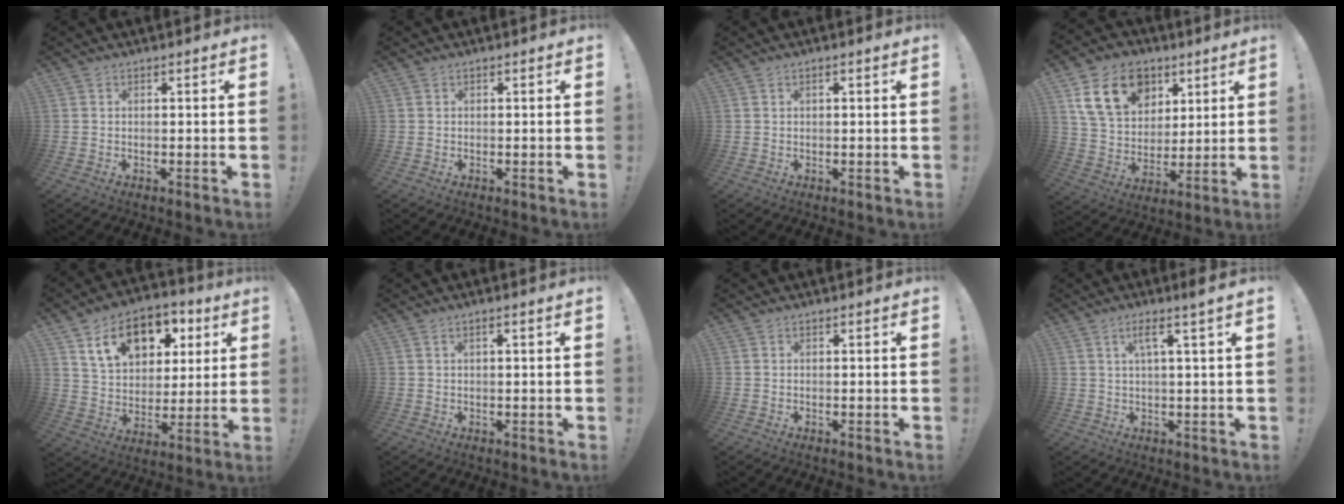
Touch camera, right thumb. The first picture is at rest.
{"total": 0.0}
{"total": 1.0, "force": [0.3, -0.2, 1.0], "torque": [-0.021, 0.001, 0.005]}
{"total": 18.2, "force": [8.4, 13.5, 8.8], "torque": [-0.142, -0.026, 0.167]}
{"total": 16.3, "force": [7.9, 11.0, 9.1], "torque": [-0.135, -0.030, 0.142]}
{"total": 1.7, "force": [0.4, -0.1, 1.7], "torque": [-0.033, 0.000, 0.006]}
{"total": 0.0}
{"total": 5.3, "force": [2.2, -0.5, 4.8], "torque": [-0.083, -0.003, 0.030]}